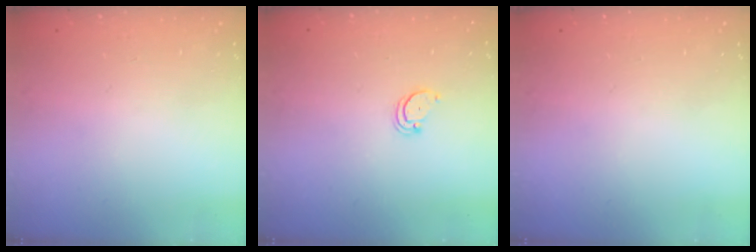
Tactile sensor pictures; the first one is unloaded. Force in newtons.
{"total": 2.5, "press": 2.5, "slide": 0.3}
{"total": 0.0}